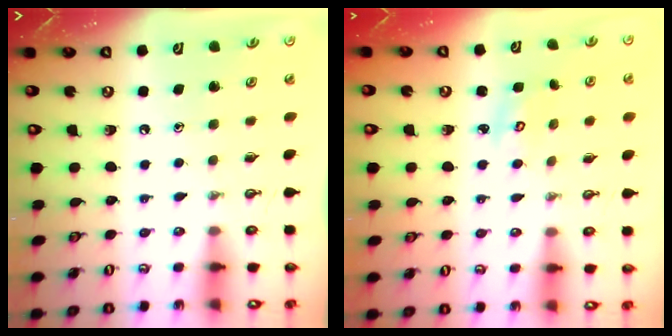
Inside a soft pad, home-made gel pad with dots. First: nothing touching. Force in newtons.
{"total": 2.7, "press": 2.7, "slide": 0.3}